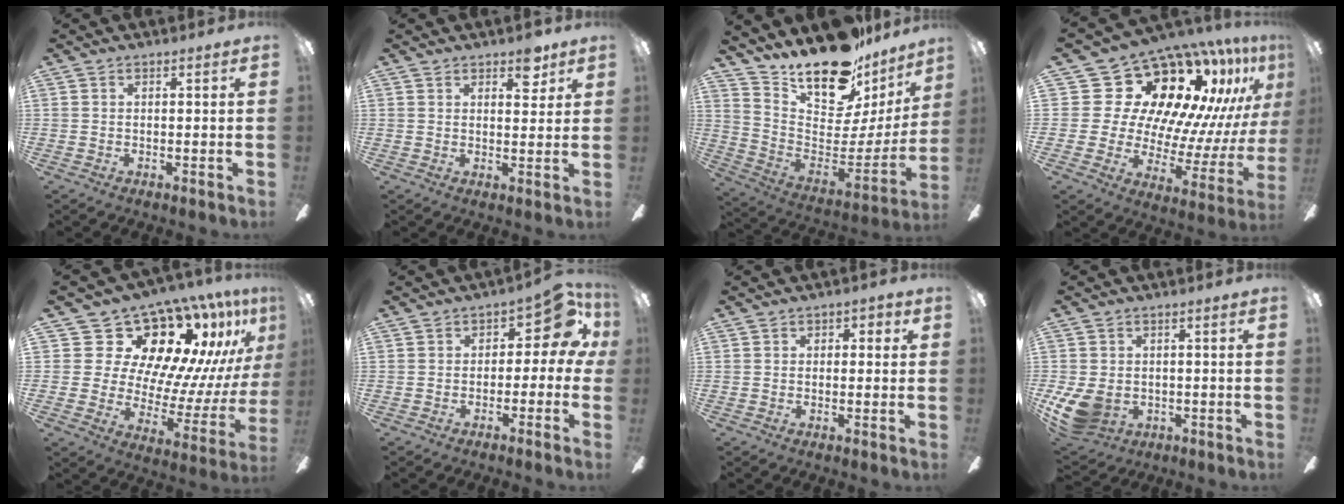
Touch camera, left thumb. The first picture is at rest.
{"total": 5.2, "force": [3.6, 2.7, 2.6], "torque": [-0.018, -0.013, 0.058]}
{"total": 19.6, "force": [16.5, 7.3, 7.7], "torque": [-0.111, -0.140, 0.285]}
{"total": 21.7, "force": [13.7, 12.4, 11.3], "torque": [-0.195, -0.124, 0.259]}
{"total": 18.6, "force": [14.1, 9.0, 8.1], "torque": [-0.118, -0.131, 0.257]}
{"total": 6.9, "force": [1.7, 4.0, 5.3], "torque": [-0.070, -0.010, 0.027]}
{"total": 1.6, "force": [-0.2, 1.3, 0.9], "torque": [-0.007, 0.004, -0.007]}
{"total": 9.0, "force": [-2.0, 6.8, 5.6], "torque": [-0.127, 0.006, -0.034]}